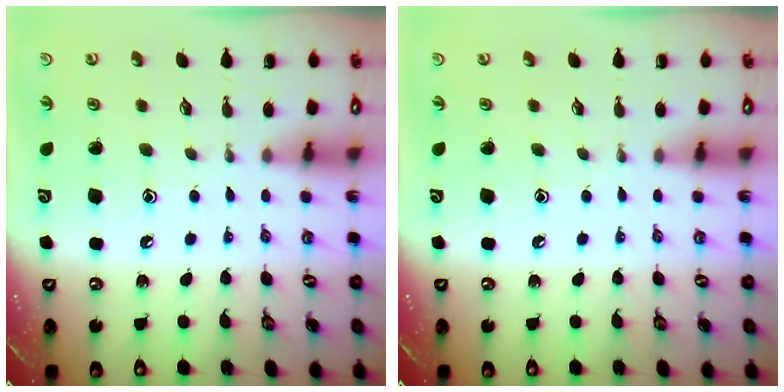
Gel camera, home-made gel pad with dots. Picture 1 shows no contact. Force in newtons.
{"total": 0.0}